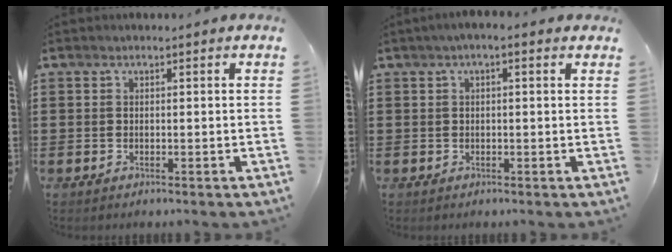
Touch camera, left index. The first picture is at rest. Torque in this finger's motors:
{"motor_torque": [0.75, 0.14, 0.32, 0.03]}